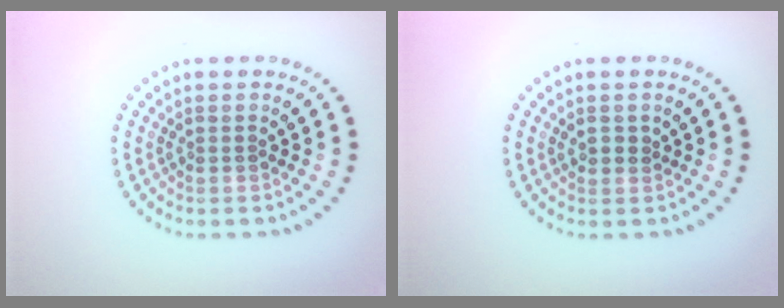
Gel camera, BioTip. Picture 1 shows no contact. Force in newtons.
{"total": 0.8, "press": 0.7, "slide": 0.4}